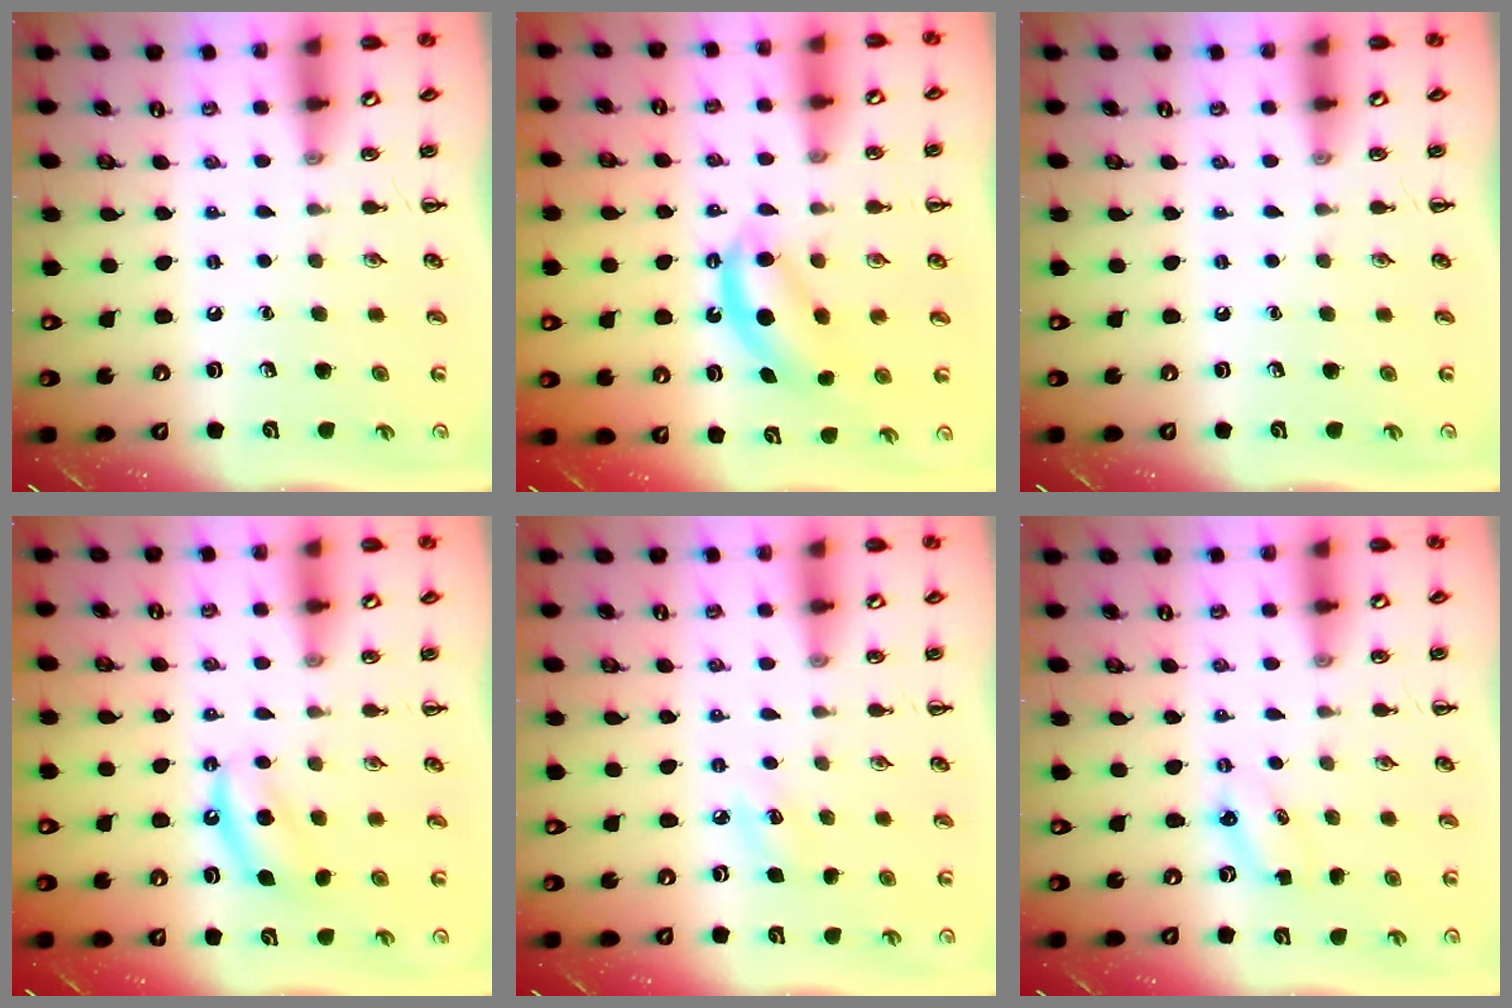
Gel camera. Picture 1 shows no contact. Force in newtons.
{"total": 7.0, "press": 7.0, "slide": 0.8}
{"total": 0.0}
{"total": 5.6, "press": 5.4, "slide": 1.5}
{"total": 5.3, "press": 5.1, "slide": 1.6}
{"total": 2.9, "press": 2.8, "slide": 0.7}